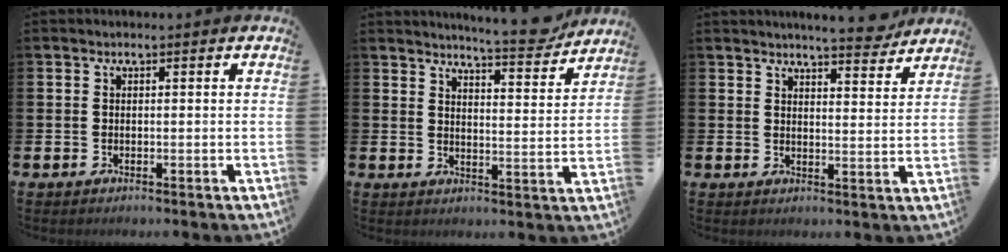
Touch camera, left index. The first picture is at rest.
{"total": 6.8, "force": [6.5, 0.2, 1.7], "torque": [-0.029, -0.044, 0.112]}
{"total": 5.7, "force": [5.6, 0.3, 1.1], "torque": [-0.015, -0.034, 0.096]}